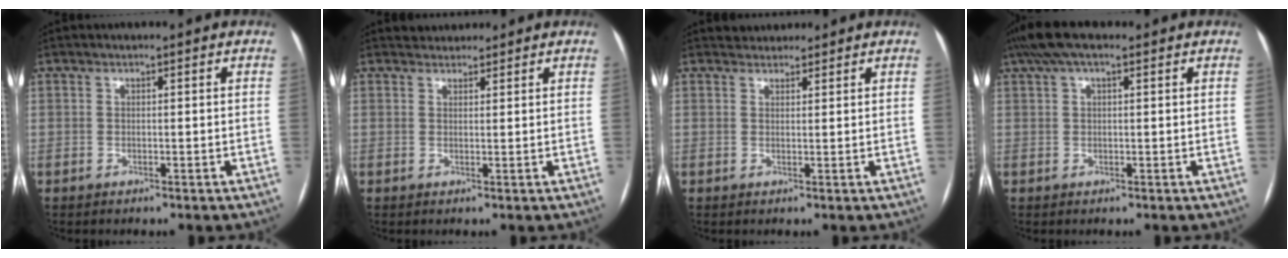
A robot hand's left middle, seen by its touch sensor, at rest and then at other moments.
{"total": 2.2, "force": [2.1, 0.8, -0.1], "torque": [0.003, 0.016, 0.032]}
{"total": 2.4, "force": [2.2, 0.9, -0.1], "torque": [0.004, 0.016, 0.035]}
{"total": 5.8, "force": [3.7, 1.9, 4.1], "torque": [-0.087, 0.043, 0.065]}